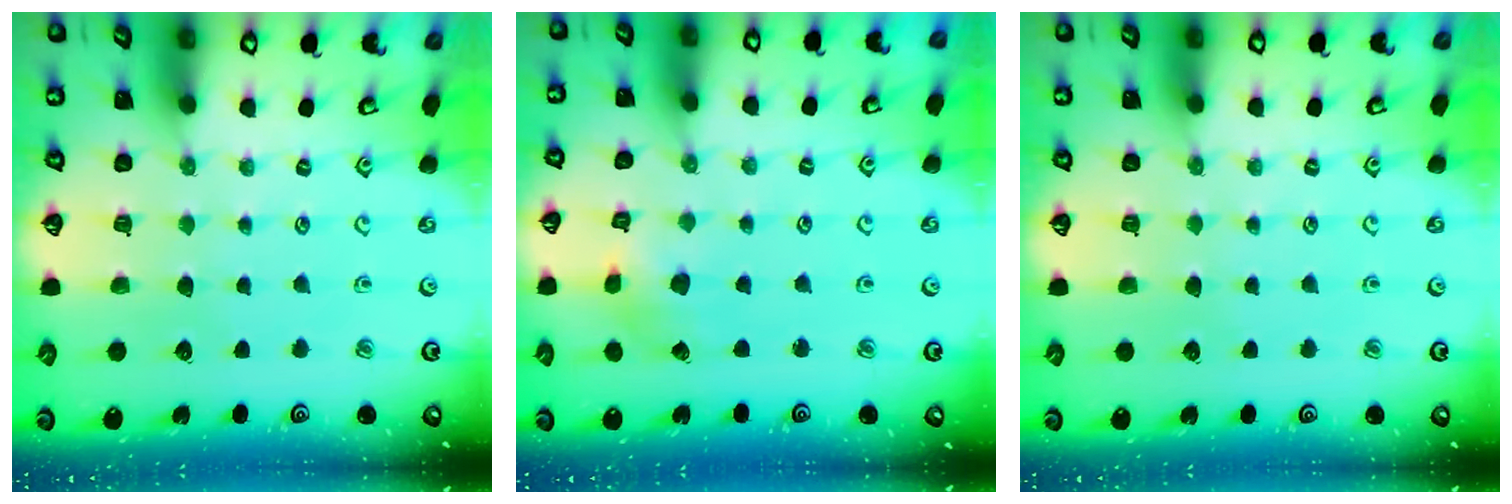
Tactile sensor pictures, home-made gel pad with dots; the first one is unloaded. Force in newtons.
{"total": 3.0, "press": 2.9, "slide": 0.5}
{"total": 0.0}